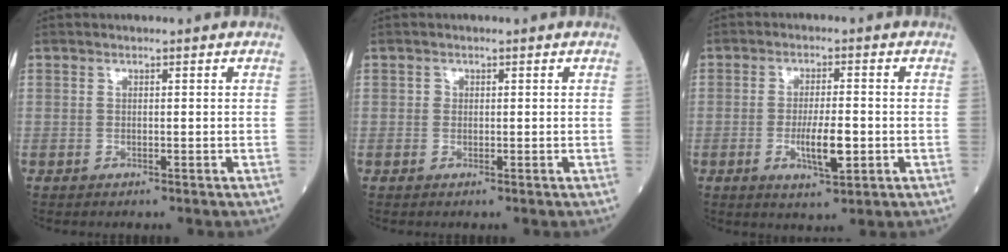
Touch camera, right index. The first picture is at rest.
{"total": 0.6, "force": [0.1, 0.6, 0.1], "torque": [0.001, 0.002, 0.000]}
{"total": 6.0, "force": [-1.4, 1.3, 5.7], "torque": [-0.103, -0.006, -0.020]}